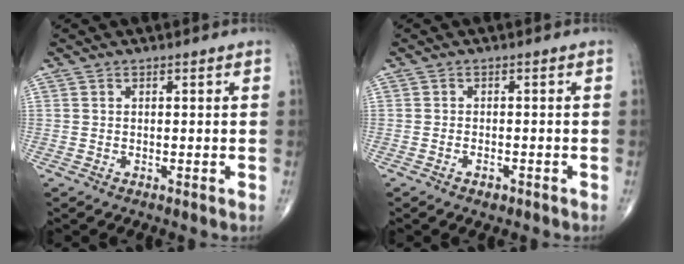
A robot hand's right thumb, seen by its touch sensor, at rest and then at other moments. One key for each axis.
{"total": 1.5, "fx": -1.0, "fy": 0.8, "fz": 0.8, "tx": -0.012, "ty": 0.006, "tz": -0.012}